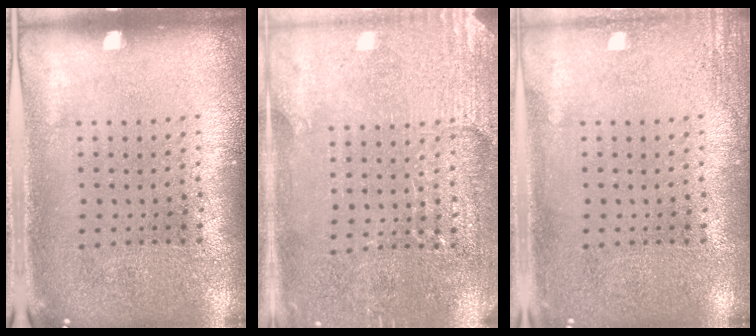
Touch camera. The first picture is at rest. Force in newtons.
{"total": 2.9, "press": 2.8, "slide": 0.6}
{"total": 1.8, "press": 1.8, "slide": 0.2}